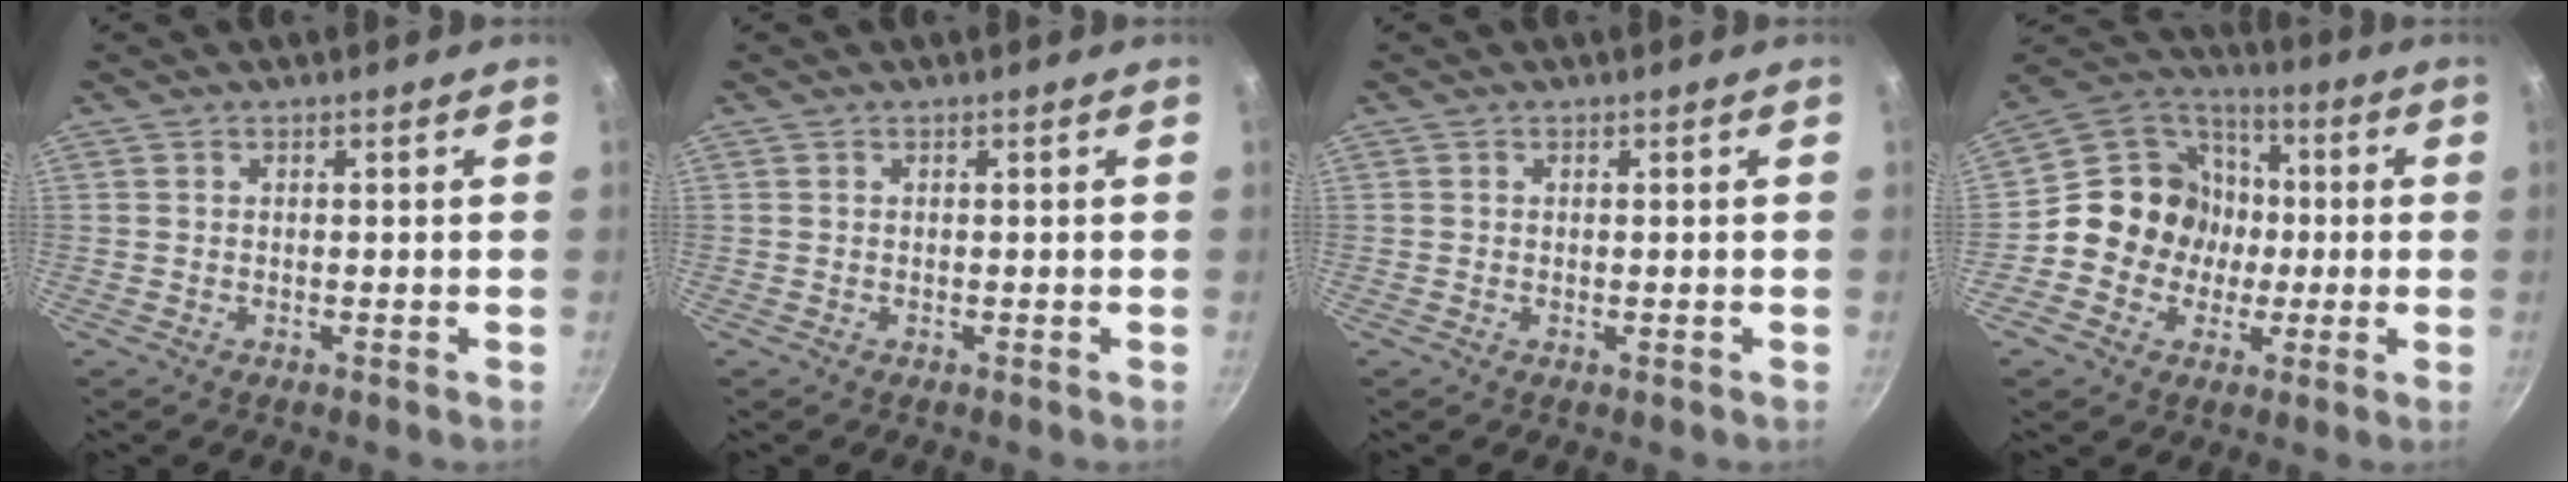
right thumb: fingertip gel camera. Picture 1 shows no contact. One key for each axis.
{"total": 0.0}
{"total": 0.0}
{"total": 14.3, "fx": -1.3, "fy": 13.3, "fz": 5.2, "tx": -0.041, "ty": 0.030, "tz": -0.035}